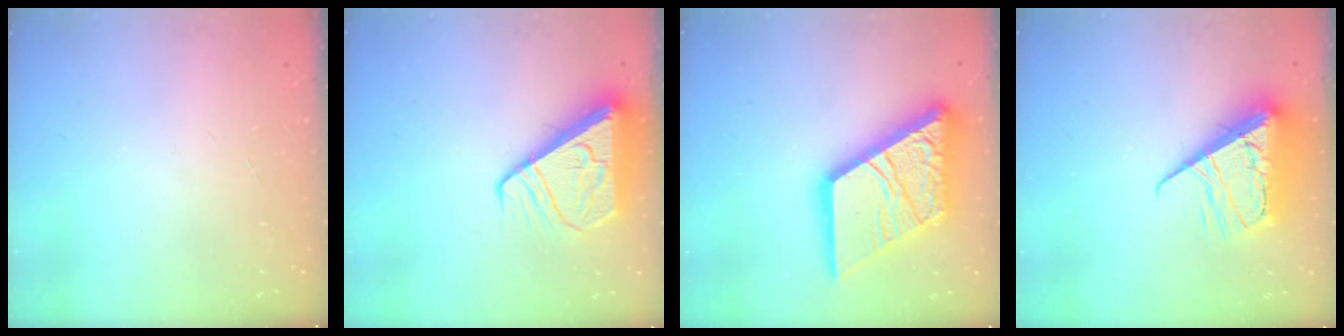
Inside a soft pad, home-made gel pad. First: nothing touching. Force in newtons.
{"total": 8.3, "press": 8.2, "slide": 1.1}
{"total": 27.5, "press": 27.4, "slide": 3.2}
{"total": 13.6, "press": 13.5, "slide": 1.6}